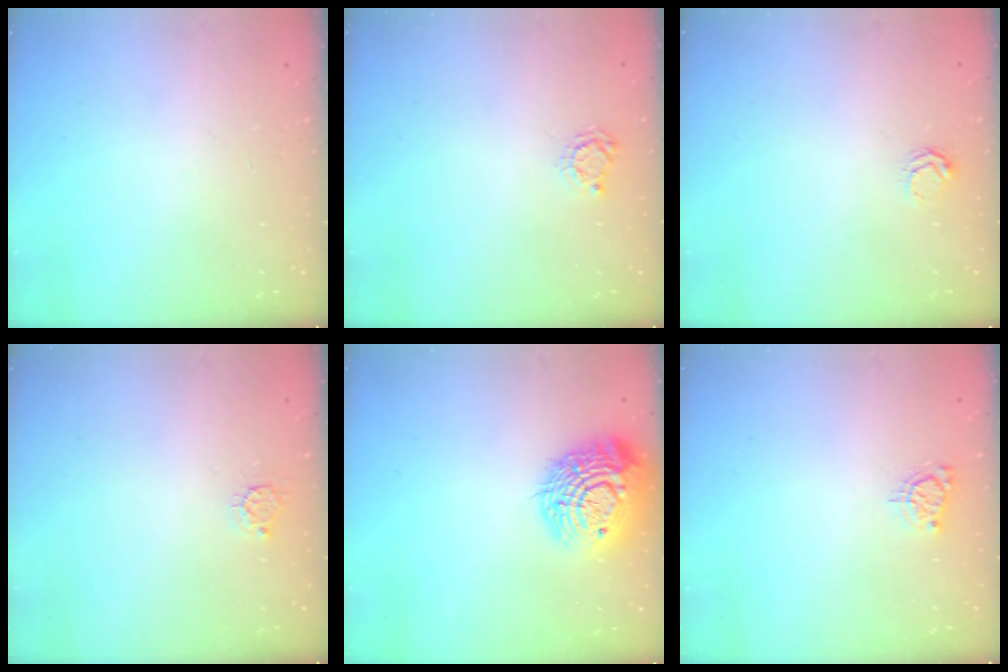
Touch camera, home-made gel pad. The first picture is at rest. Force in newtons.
{"total": 4.8, "press": 4.8, "slide": 0.4}
{"total": 3.9, "press": 3.8, "slide": 0.6}
{"total": 3.9, "press": 3.9, "slide": 0.4}
{"total": 17.9, "press": 17.8, "slide": 1.3}
{"total": 3.8, "press": 3.8, "slide": 0.5}